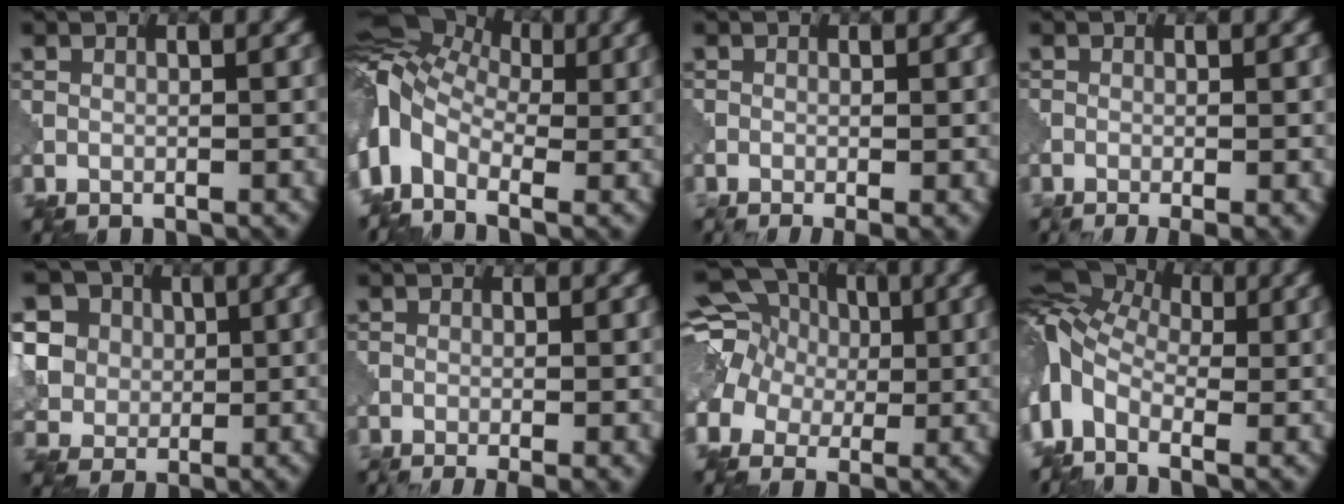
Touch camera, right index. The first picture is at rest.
{"total": 9.1, "force": [0.2, 6.5, 6.3], "torque": [-0.145, 0.006, 0.000]}
{"total": 3.5, "force": [-0.8, 1.6, 3.0], "torque": [-0.019, 0.000, -0.007]}
{"total": 3.7, "force": [-1.1, 1.6, 3.1], "torque": [-0.018, -0.001, -0.011]}
{"total": 9.1, "force": [3.5, 7.8, 3.0], "torque": [-0.095, 0.023, 0.055]}
{"total": 4.2, "force": [-1.4, 1.8, 3.4], "torque": [-0.019, -0.001, -0.015]}
{"total": 11.9, "force": [3.1, 10.4, 4.9], "torque": [-0.142, 0.044, 0.017]}
{"total": 7.7, "force": [0.6, 5.3, 5.6], "torque": [-0.142, 0.006, 0.004]}